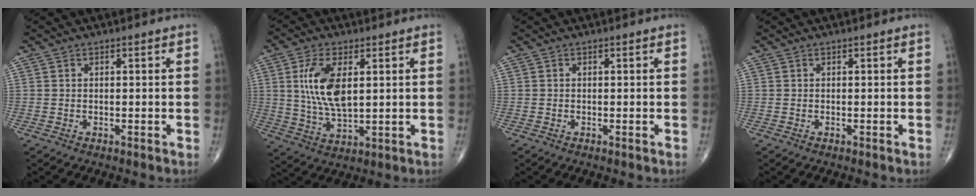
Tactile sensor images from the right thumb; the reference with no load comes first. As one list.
[{"total": 11.3, "force": [2.5, 5.4, 9.6], "torque": [-0.189, -0.014, 0.053]}, {"total": 0.0}, {"total": 0.0}]